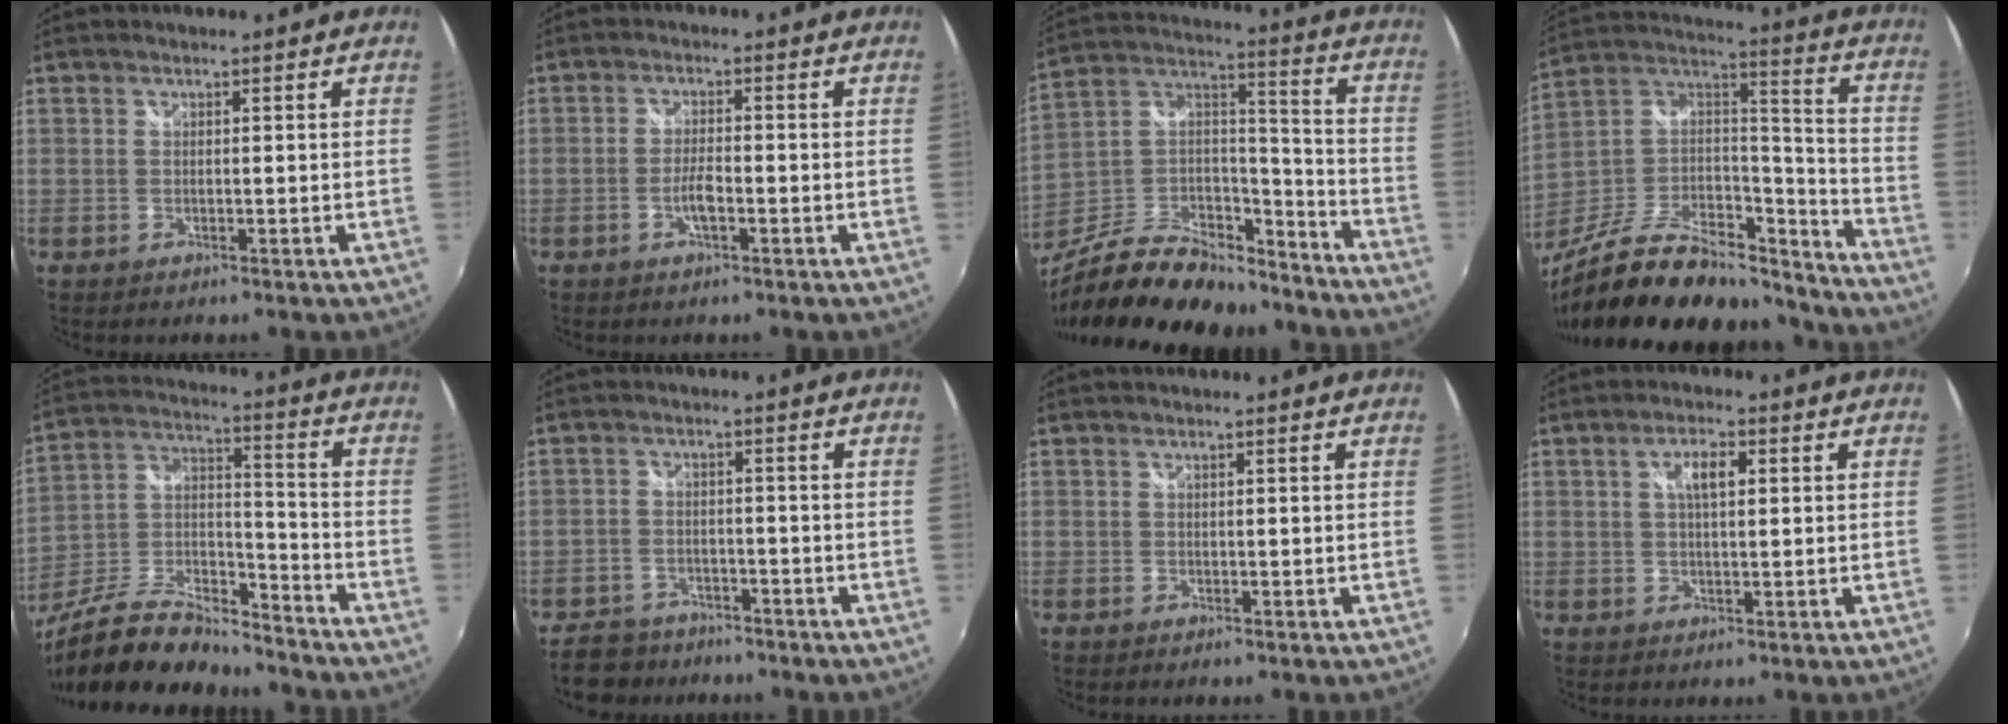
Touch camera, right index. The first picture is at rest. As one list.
[{"total": 3.3, "force": [-1.4, 0.8, 2.8], "torque": [-0.061, 0.000, -0.028]}, {"total": 26.5, "force": [-19.9, 11.1, 13.6], "torque": [-0.270, 0.028, -0.307]}, {"total": 31.7, "force": [-23.9, 12.5, 16.8], "torque": [-0.302, 0.022, -0.365]}, {"total": 19.5, "force": [-15.1, 6.4, 10.5], "torque": [-0.218, -0.006, -0.264]}, {"total": 8.2, "force": [-6.7, 4.4, 1.8], "torque": [-0.067, 0.006, -0.109]}, {"total": 0.0}, {"total": 4.1, "force": [1.1, 1.6, 3.6], "torque": [-0.064, 0.008, 0.019]}]